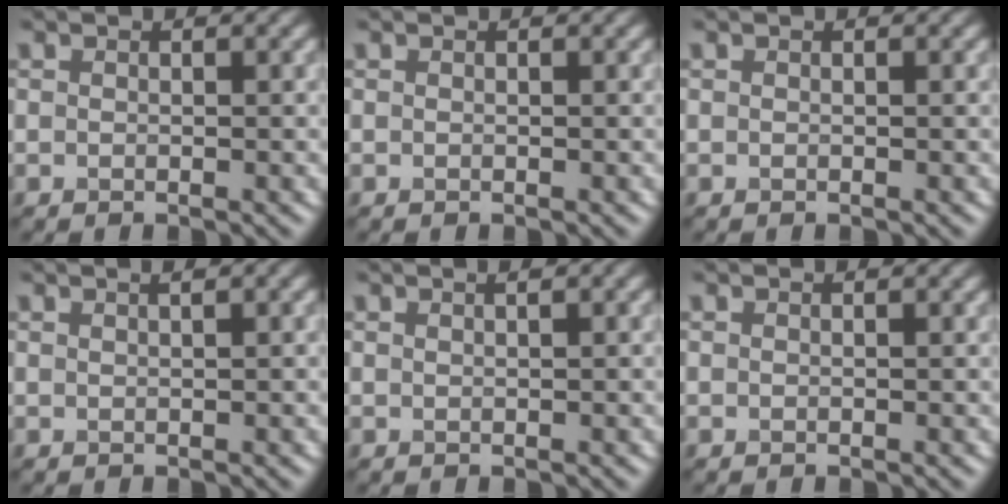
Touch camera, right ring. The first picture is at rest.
{"total": 0.0}
{"total": 0.0}
{"total": 1.3, "force": [0.7, 0.3, 1.0], "torque": [-0.013, 0.000, 0.009]}
{"total": 1.0, "force": [0.6, 0.2, 0.8], "torque": [-0.015, 0.003, 0.006]}
{"total": 0.0}